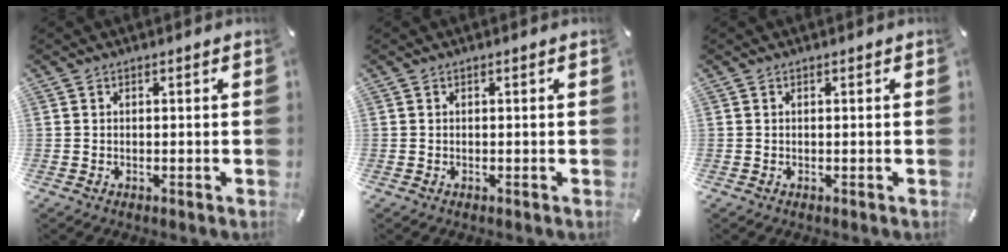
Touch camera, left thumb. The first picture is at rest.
{"total": 0.0}
{"total": 0.0}